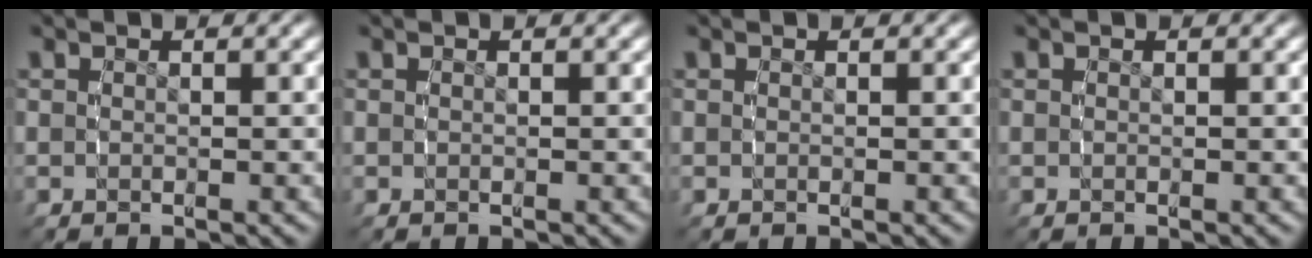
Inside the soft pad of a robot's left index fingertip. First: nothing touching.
{"total": 0.0}
{"total": 0.0}
{"total": 0.0}